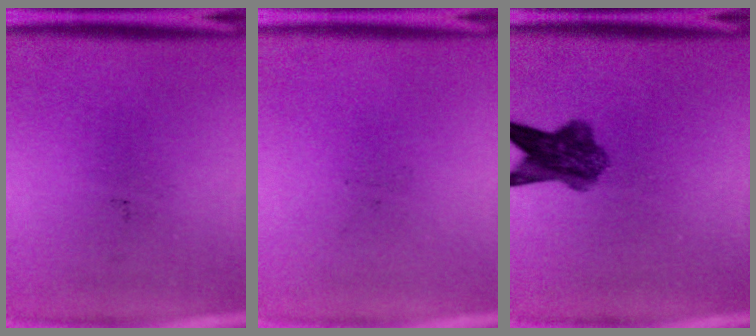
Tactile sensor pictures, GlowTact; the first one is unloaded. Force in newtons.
{"total": 0.0}
{"total": 6.6}